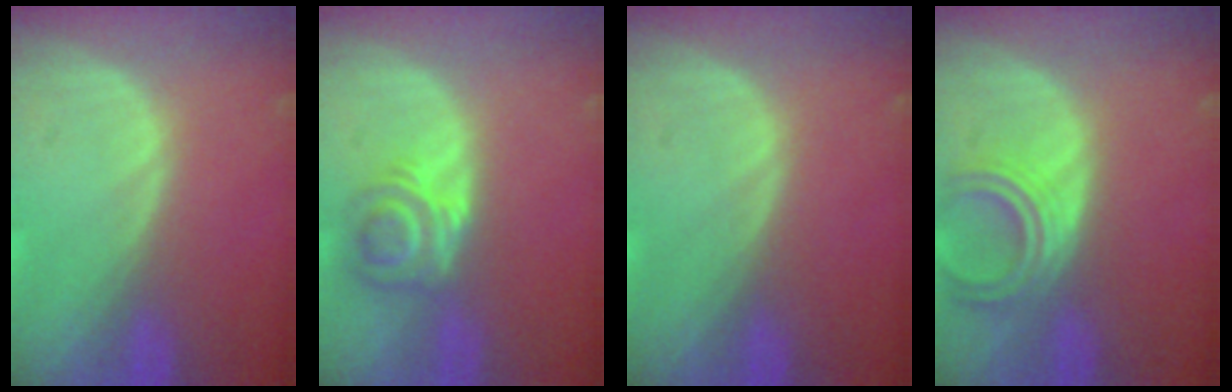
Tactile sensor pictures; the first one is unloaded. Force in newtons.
{"total": 5.8, "press": 4.9, "slide": 3.0}
{"total": 0.0}
{"total": 5.2, "press": 5.1, "slide": 1.0}